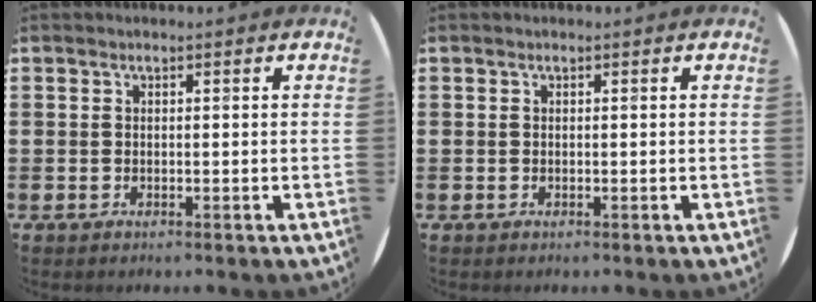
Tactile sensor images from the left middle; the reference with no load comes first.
{"total": 0.0}